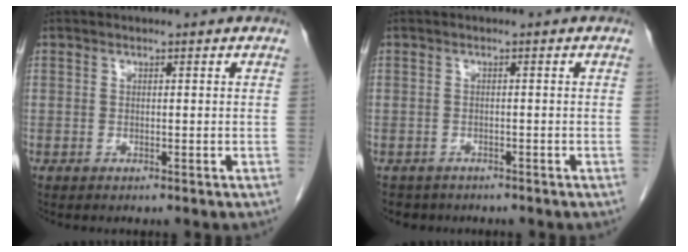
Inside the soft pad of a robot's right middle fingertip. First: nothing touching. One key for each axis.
{"total": 3.0, "fx": -2.5, "fy": 1.6, "fz": 0.1, "tx": -0.008, "ty": 0.000, "tz": -0.037}